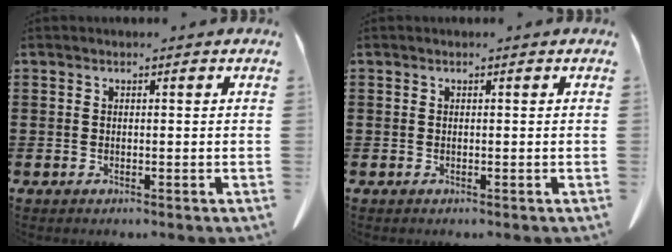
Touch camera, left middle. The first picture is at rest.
{"total": 0.0}